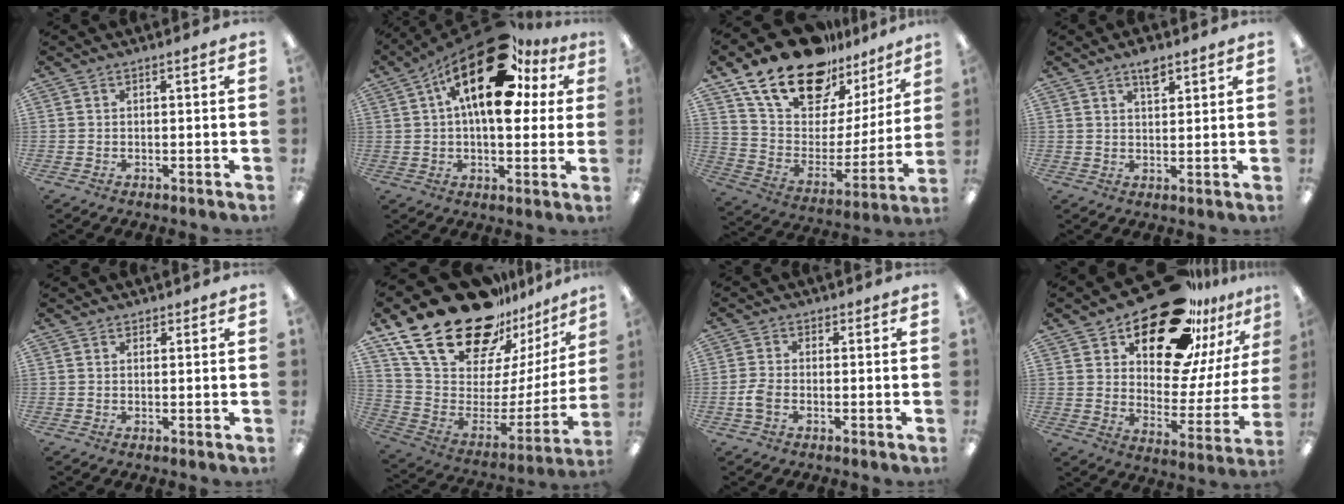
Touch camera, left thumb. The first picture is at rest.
{"total": 22.4, "force": [10.2, 10.3, 17.1], "torque": [-0.275, -0.045, 0.164]}
{"total": 20.9, "force": [15.7, 10.1, 9.5], "torque": [-0.173, -0.107, 0.281]}
{"total": 4.4, "force": [3.1, 1.9, 2.6], "torque": [-0.033, -0.012, 0.051]}
{"total": 0.8, "force": [0.6, 0.5, 0.0], "torque": [0.007, -0.002, 0.010]}
{"total": 28.4, "force": [20.2, 12.6, 15.5], "torque": [-0.274, -0.134, 0.373]}
{"total": 3.3, "force": [-1.1, 2.0, 2.4], "torque": [-0.051, 0.003, -0.022]}
{"total": 24.4, "force": [18.1, 11.1, 12.0], "torque": [-0.168, -0.123, 0.310]}